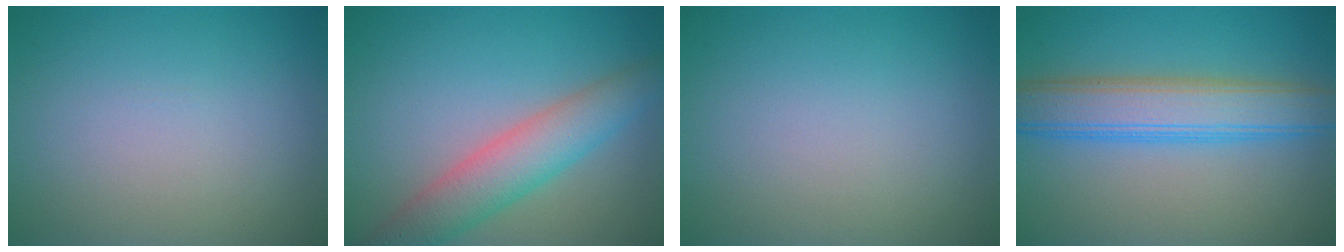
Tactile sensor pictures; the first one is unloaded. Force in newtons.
{"total": 5.2, "press": 5.2, "slide": 0.4}
{"total": 0.0}
{"total": 6.4, "press": 6.4, "slide": 0.3}